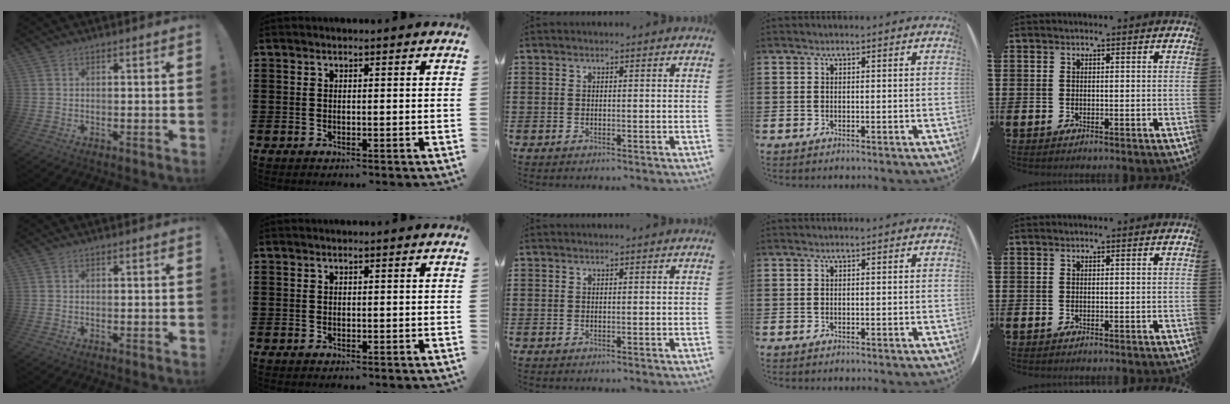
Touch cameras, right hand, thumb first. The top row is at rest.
{}